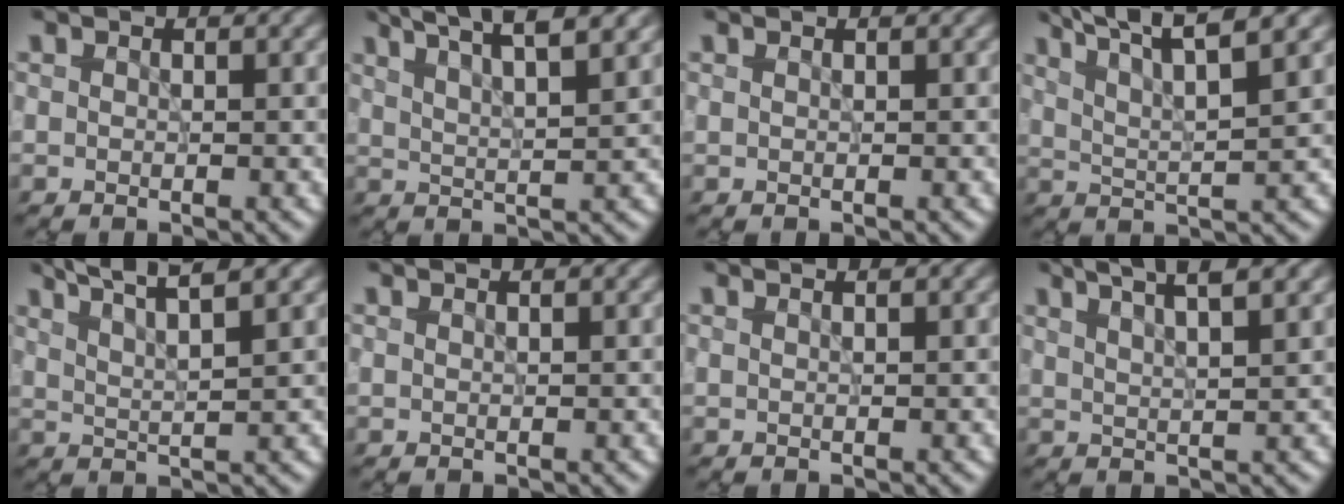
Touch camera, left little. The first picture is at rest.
{"total": 7.9, "force": [5.7, 1.7, 5.2], "torque": [-0.057, 0.026, 0.057]}
{"total": 0.0}
{"total": 7.1, "force": [5.2, 1.4, 4.7], "torque": [-0.074, 0.018, 0.065]}
{"total": 5.6, "force": [4.4, 0.8, 3.5], "torque": [-0.050, 0.017, 0.058]}
{"total": 0.9, "force": [0.6, 0.3, 0.6], "torque": [-0.005, 0.000, 0.002]}
{"total": 1.3, "force": [0.8, 0.5, 0.9], "torque": [-0.008, -0.001, -0.003]}
{"total": 5.9, "force": [4.1, 1.3, 4.0], "torque": [-0.037, 0.025, 0.037]}